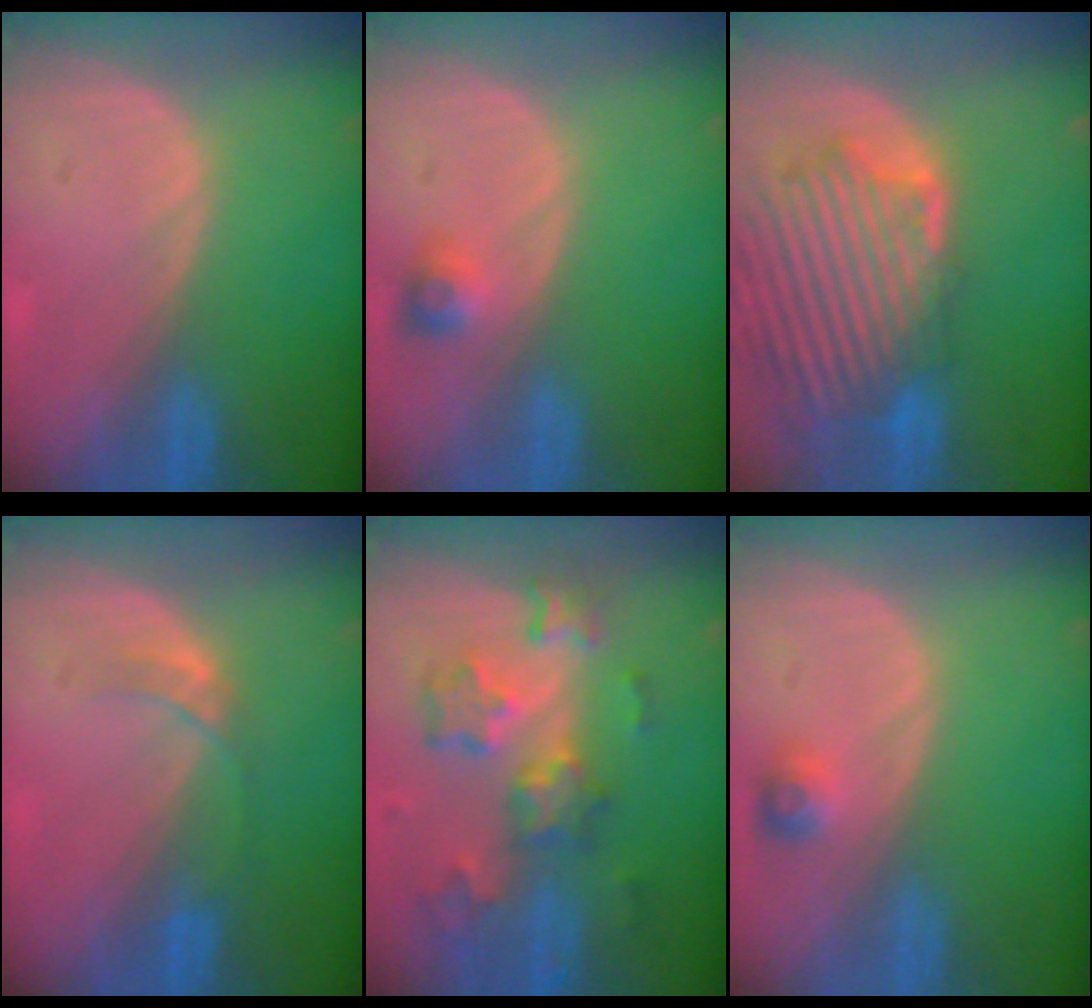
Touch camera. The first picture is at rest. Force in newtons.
{"total": 2.6, "press": 2.4, "slide": 1.0}
{"total": 13.5, "press": 11.7, "slide": 6.7}
{"total": 3.0, "press": 2.7, "slide": 1.3}
{"total": 8.9, "press": 7.9, "slide": 4.2}
{"total": 2.4, "press": 2.2, "slide": 0.9}